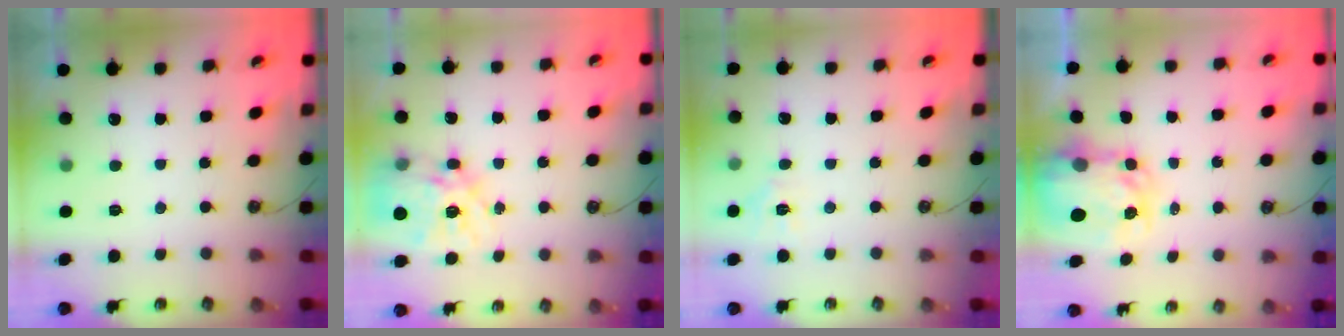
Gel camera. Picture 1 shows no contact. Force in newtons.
{"total": 18.3, "press": 18.2, "slide": 1.7}
{"total": 5.0, "press": 5.0, "slide": 0.7}
{"total": 5.8, "press": 5.8, "slide": 0.3}